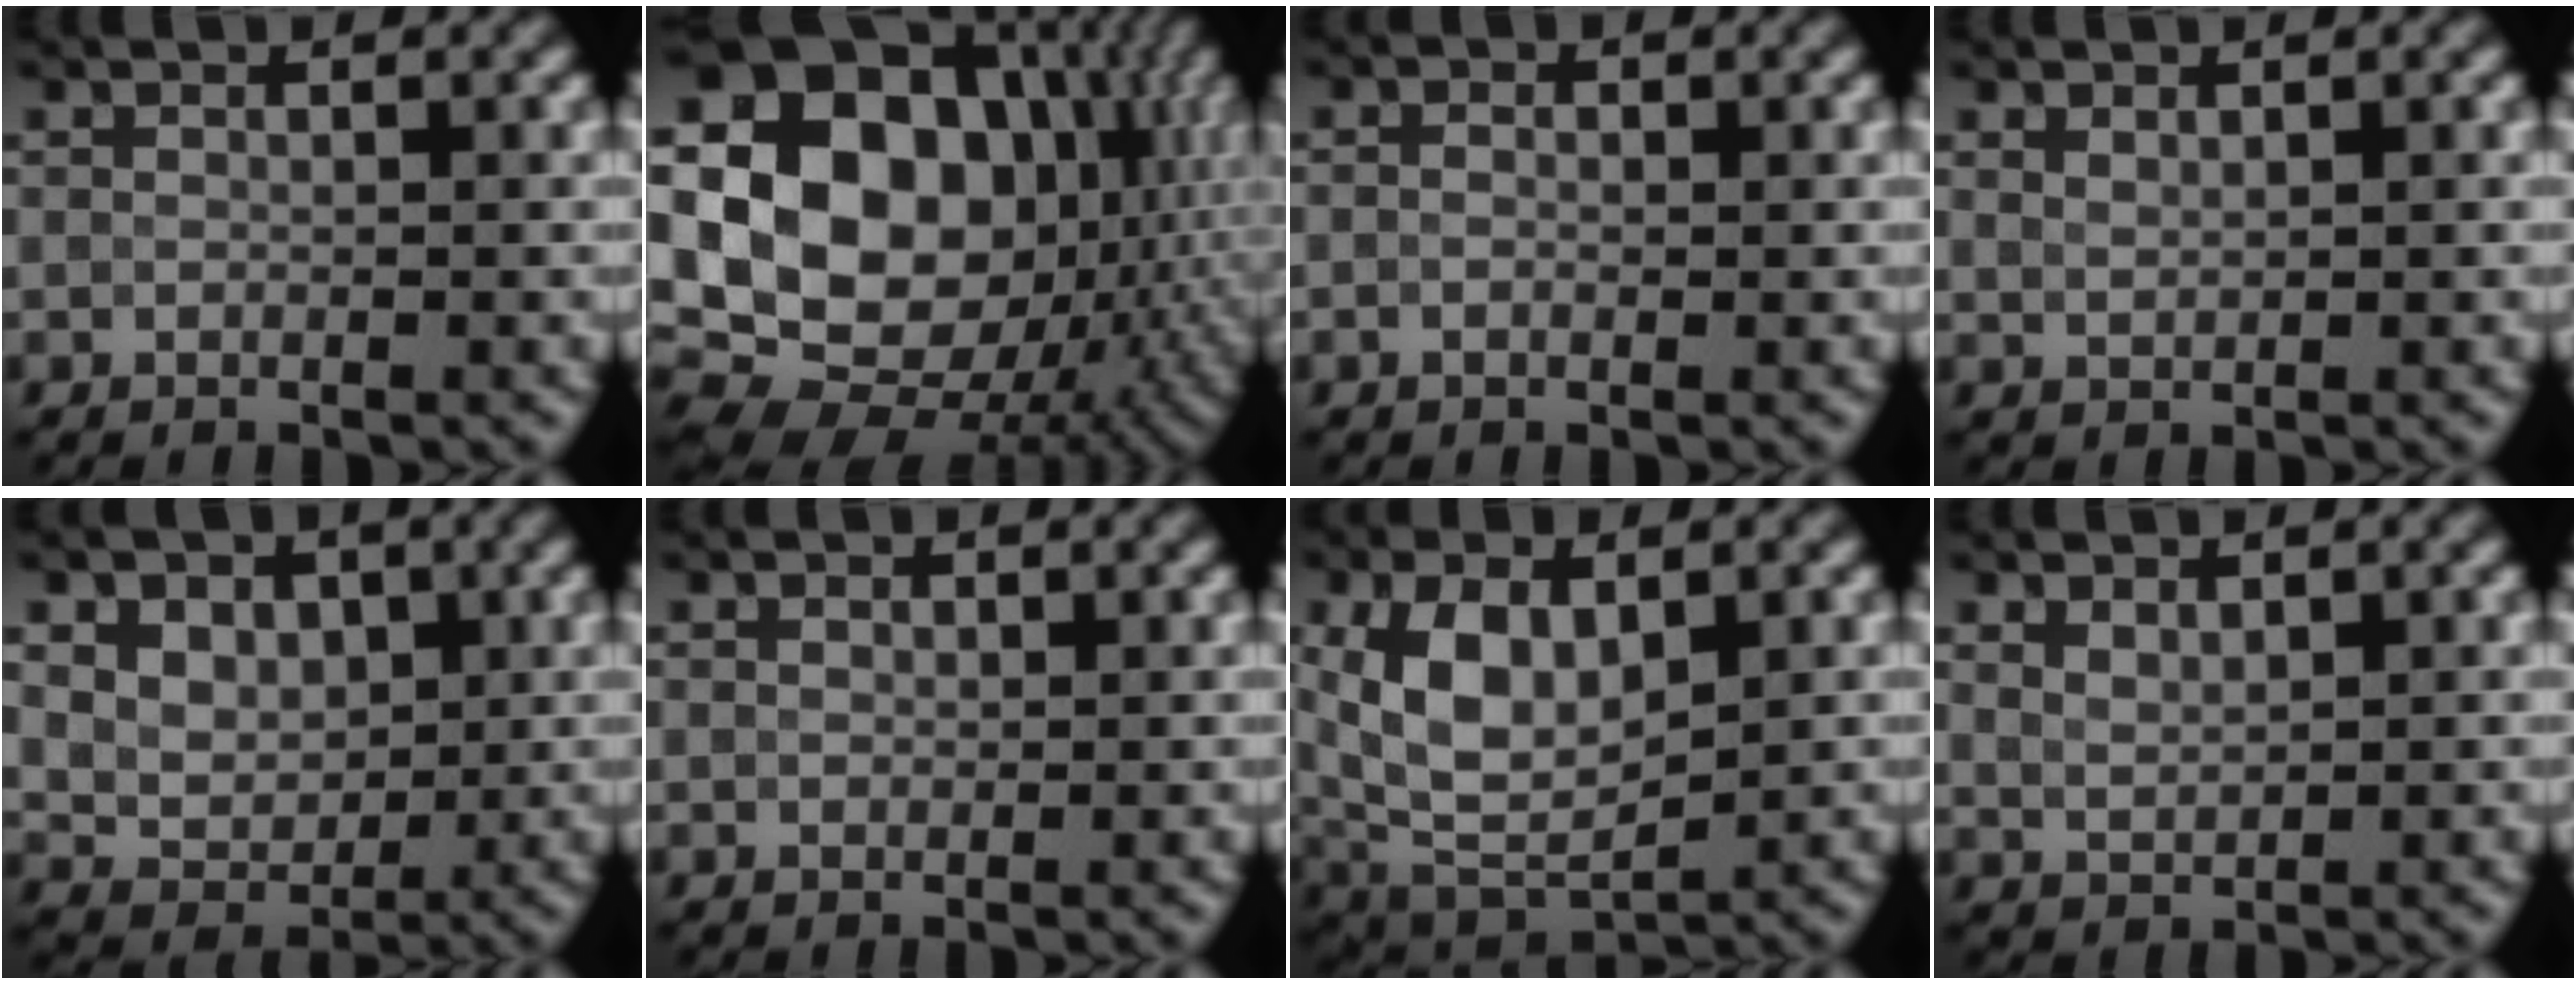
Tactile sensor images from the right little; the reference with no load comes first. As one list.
[{"total": 19.6, "force": [1.8, 15.0, 12.5], "torque": [-0.222, 0.006, 0.057]}, {"total": 0.6, "force": [-0.1, 0.4, 0.4], "torque": [-0.008, 0.000, -0.004]}, {"total": 1.2, "force": [0.8, 0.6, 0.7], "torque": [-0.010, -0.001, 0.020]}, {"total": 8.4, "force": [3.3, 6.3, 4.6], "torque": [-0.067, 0.028, 0.045]}, {"total": 0.6, "force": [0.4, 0.4, 0.3], "torque": [0.000, -0.002, 0.004]}, {"total": 8.6, "force": [1.5, 4.8, 7.0], "torque": [-0.141, 0.004, 0.027]}, {"total": 2.0, "force": [1.1, 1.1, 1.3], "torque": [-0.020, -0.001, 0.027]}]